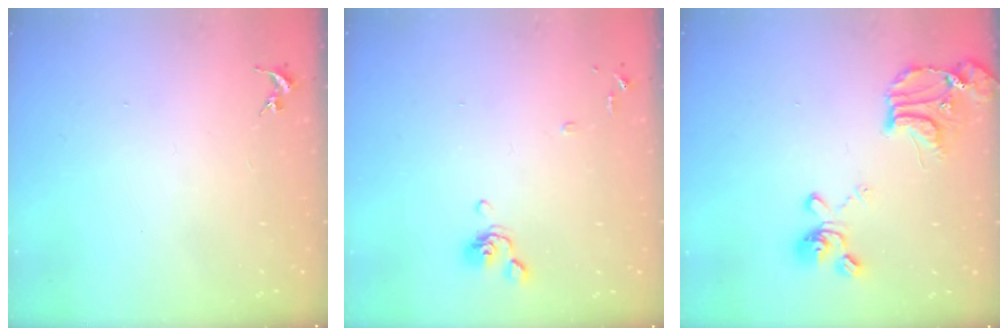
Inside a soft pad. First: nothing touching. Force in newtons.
{"total": 7.9, "press": 7.8, "slide": 1.5}
{"total": 17.4, "press": 17.3, "slide": 1.5}